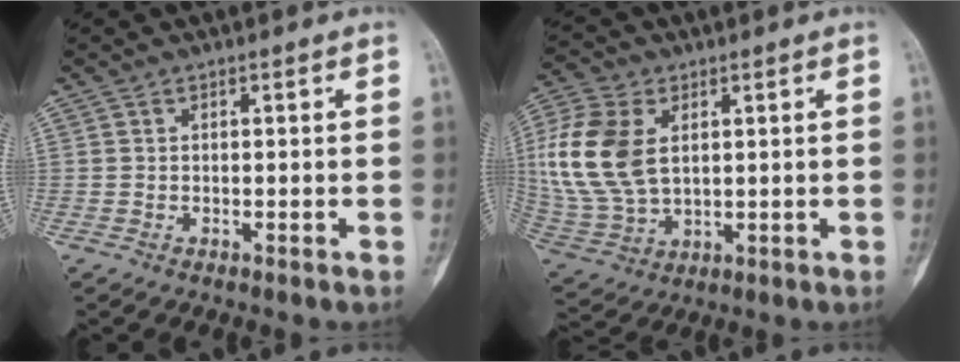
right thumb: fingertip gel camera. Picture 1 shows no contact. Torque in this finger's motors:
{"motor_torque": [1.12, 1.09, 1.02, -0.50, 0.28]}